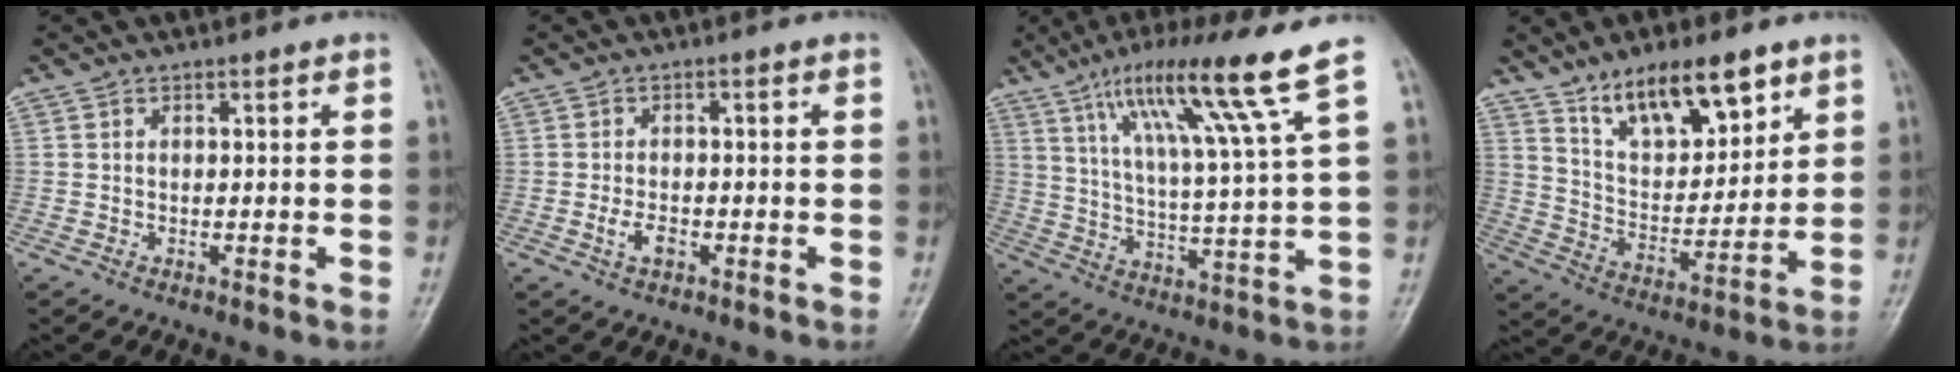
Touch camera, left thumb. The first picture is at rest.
{"total": 3.0, "force": [-1.2, 1.7, 2.2], "torque": [-0.043, 0.008, -0.021]}
{"total": 15.9, "force": [9.3, 0.1, 12.9], "torque": [-0.215, -0.035, 0.154]}
{"total": 14.8, "force": [9.5, 6.1, 9.6], "torque": [-0.122, -0.051, 0.174]}